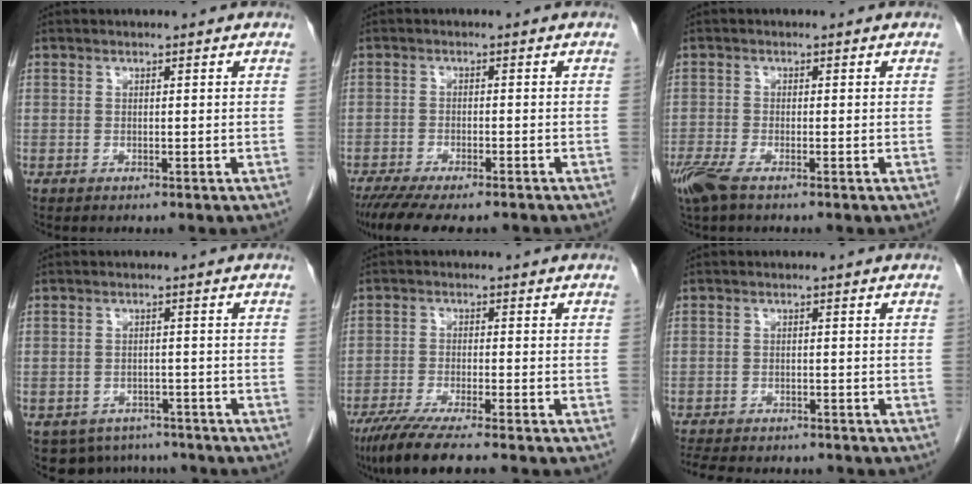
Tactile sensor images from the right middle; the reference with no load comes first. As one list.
[{"total": 11.4, "force": [-9.4, 2.5, 5.9], "torque": [-0.098, -0.018, -0.141]}, {"total": 4.0, "force": [-2.8, 0.8, 2.8], "torque": [-0.065, -0.012, -0.056]}, {"total": 7.3, "force": [-6.1, 3.9, 0.6], "torque": [-0.004, 0.009, -0.074]}, {"total": 8.6, "force": [-7.0, -0.3, 5.1], "torque": [-0.079, -0.025, -0.115]}, {"total": 10.8, "force": [-9.5, 3.2, 4.1], "torque": [-0.084, -0.008, -0.128]}]